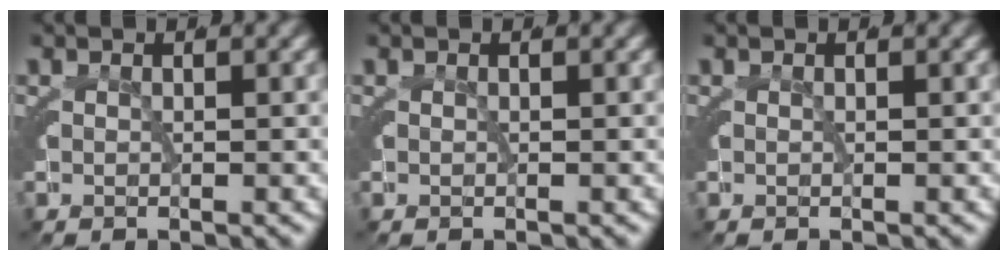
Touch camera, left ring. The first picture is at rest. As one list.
[{"total": 0.0}, {"total": 0.0}]